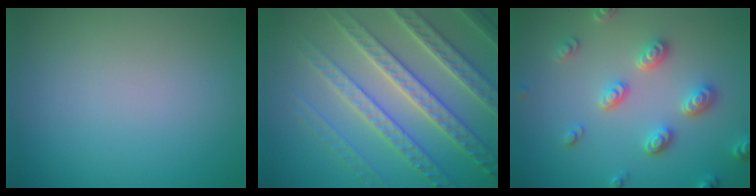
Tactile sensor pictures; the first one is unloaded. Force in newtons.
{"total": 7.1, "press": 6.8, "slide": 1.8}
{"total": 3.5, "press": 3.2, "slide": 1.4}